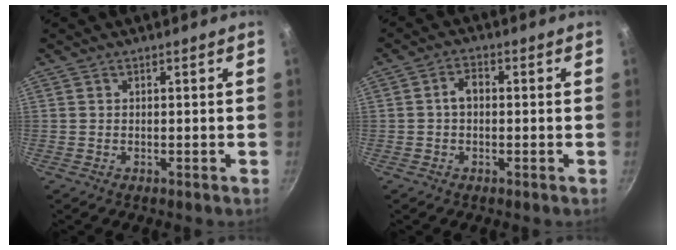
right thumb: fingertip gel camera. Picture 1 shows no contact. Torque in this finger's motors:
{"motor_torque": [0.17, 1.16, 0.87, 0.22, 0.06]}